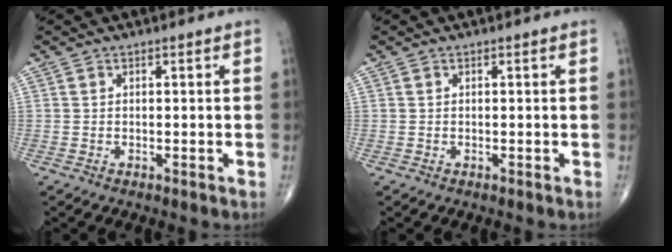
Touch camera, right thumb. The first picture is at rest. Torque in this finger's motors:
{"motor_torque": [0.01, -0.01, 0.12, 0.06, 0.02]}